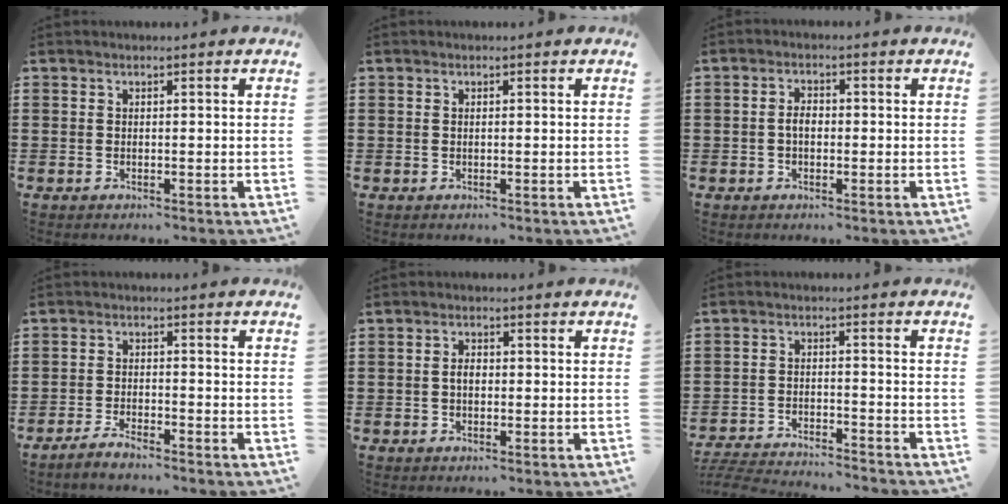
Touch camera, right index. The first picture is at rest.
{"total": 0.0}
{"total": 2.3, "force": [-0.4, 1.2, 1.9], "torque": [-0.036, 0.004, -0.007]}
{"total": 2.3, "force": [-2.2, 0.1, 0.6], "torque": [-0.013, 0.007, -0.043]}
{"total": 2.0, "force": [-0.2, 1.1, 1.7], "torque": [-0.032, 0.005, -0.005]}
{"total": 4.5, "force": [-4.5, -0.1, 0.7], "torque": [-0.026, -0.006, -0.096]}